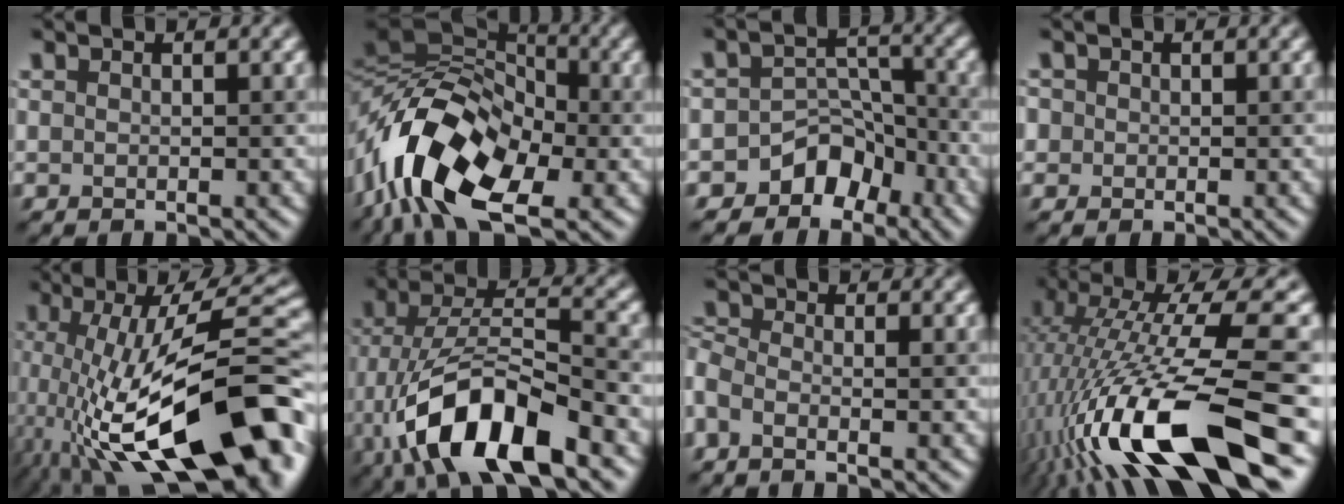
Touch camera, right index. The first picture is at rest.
{"total": 14.4, "force": [-4.4, 8.3, 10.9], "torque": [-0.203, 0.018, -0.098]}
{"total": 5.4, "force": [-3.7, 3.6, 1.6], "torque": [0.005, 0.017, -0.061]}
{"total": 1.4, "force": [0.3, 1.3, 0.3], "torque": [-0.002, 0.005, -0.007]}
{"total": 17.2, "force": [-4.6, 6.2, 15.3], "torque": [-0.236, 0.018, -0.080]}
{"total": 11.8, "force": [-5.6, 4.7, 9.2], "torque": [-0.180, 0.003, -0.104]}
{"total": 2.4, "force": [-0.8, 1.2, 1.9], "torque": [-0.047, -0.001, -0.030]}
{"total": 16.0, "force": [-5.3, 4.0, 14.5], "torque": [-0.266, 0.007, -0.083]}